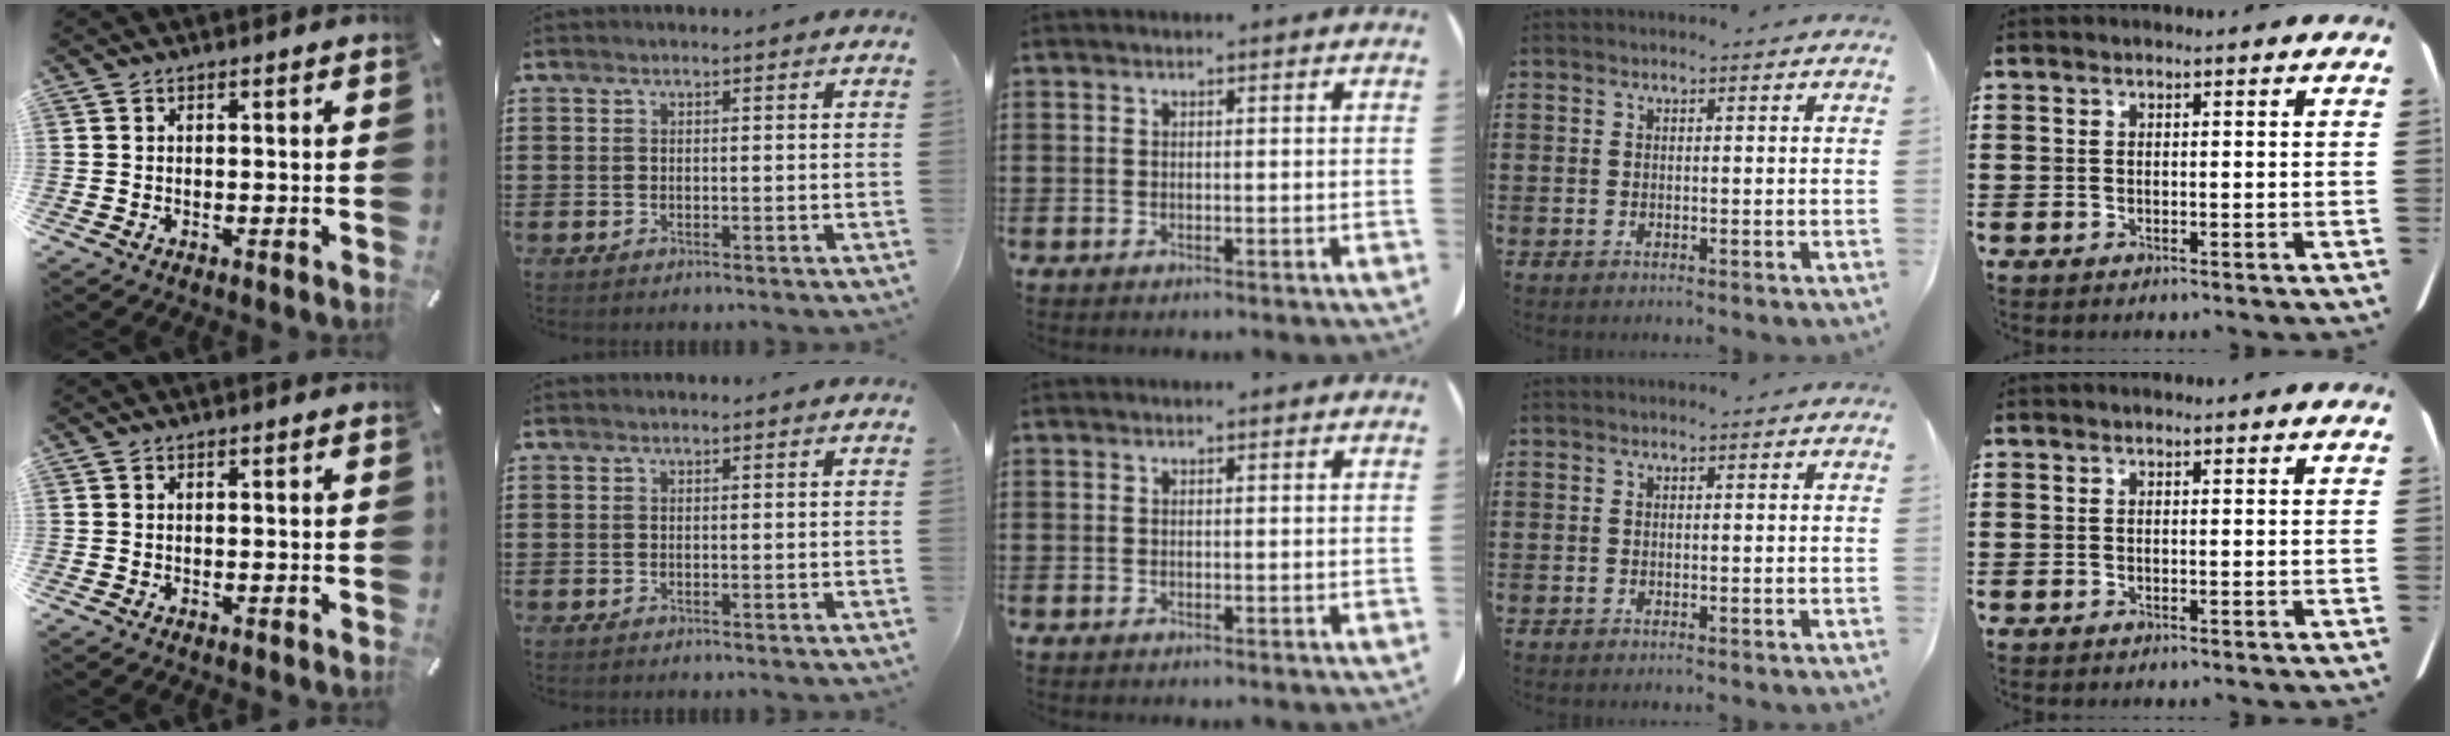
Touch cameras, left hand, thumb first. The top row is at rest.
{}